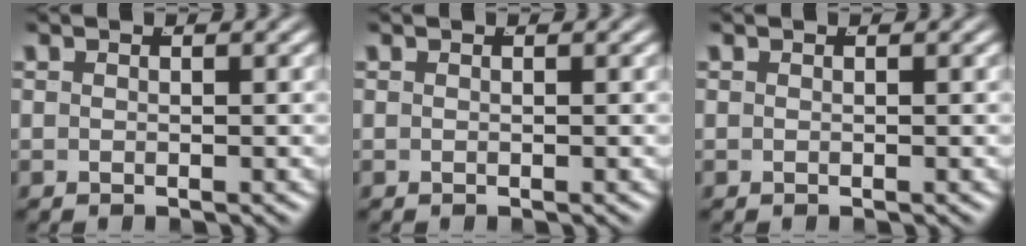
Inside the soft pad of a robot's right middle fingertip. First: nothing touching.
{"total": 0.0}
{"total": 0.0}